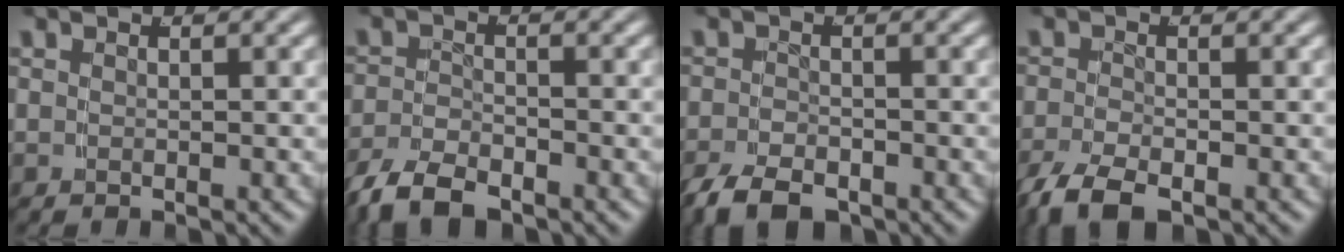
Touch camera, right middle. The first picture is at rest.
{"total": 4.6, "force": [-3.7, 1.8, 2.2], "torque": [-0.046, -0.014, -0.056]}
{"total": 4.2, "force": [-3.3, 1.7, 1.9], "torque": [-0.041, -0.021, -0.048]}
{"total": 4.1, "force": [-3.0, 1.6, 2.4], "torque": [-0.062, -0.026, -0.036]}